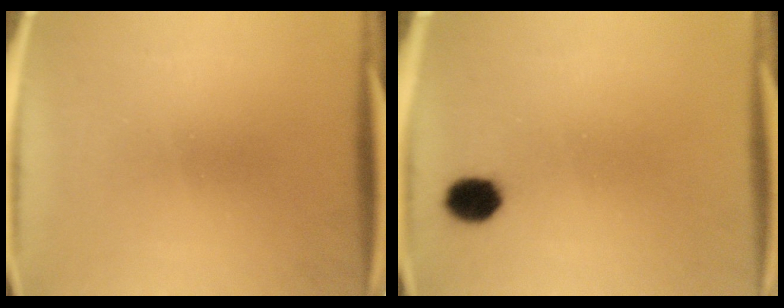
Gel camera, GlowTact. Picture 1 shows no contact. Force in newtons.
{"total": 4.9}